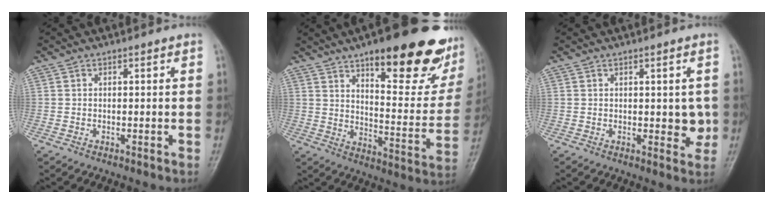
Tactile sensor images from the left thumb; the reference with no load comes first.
{"total": 25.7, "force": [15.6, 8.4, 18.5], "torque": [-0.202, -0.064, 0.218]}
{"total": 4.3, "force": [-0.1, 2.2, 3.7], "torque": [-0.023, -0.004, 0.001]}